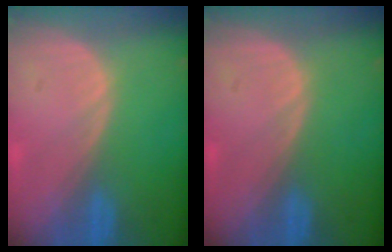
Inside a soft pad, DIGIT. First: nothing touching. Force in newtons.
{"total": 0.0}